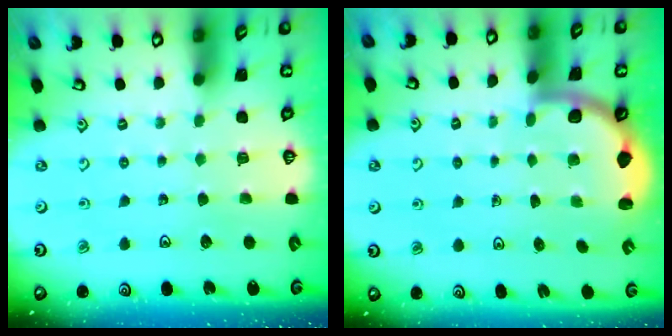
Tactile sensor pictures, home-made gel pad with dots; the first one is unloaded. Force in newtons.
{"total": 2.6, "press": 2.6, "slide": 0.4}